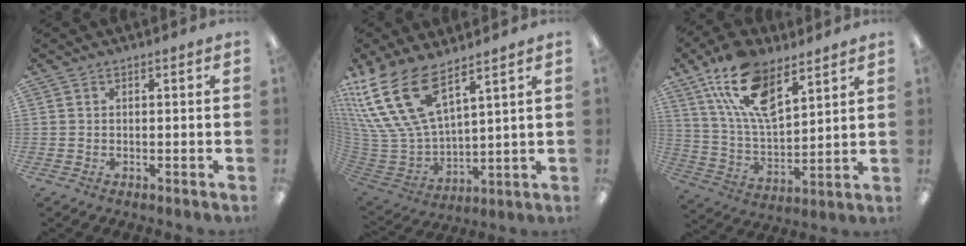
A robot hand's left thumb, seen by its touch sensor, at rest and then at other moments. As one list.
[{"total": 20.6, "force": [11.6, 9.6, 14.0], "torque": [-0.340, -0.067, 0.211]}, {"total": 17.2, "force": [10.2, 8.2, 11.2], "torque": [-0.225, -0.035, 0.182]}]